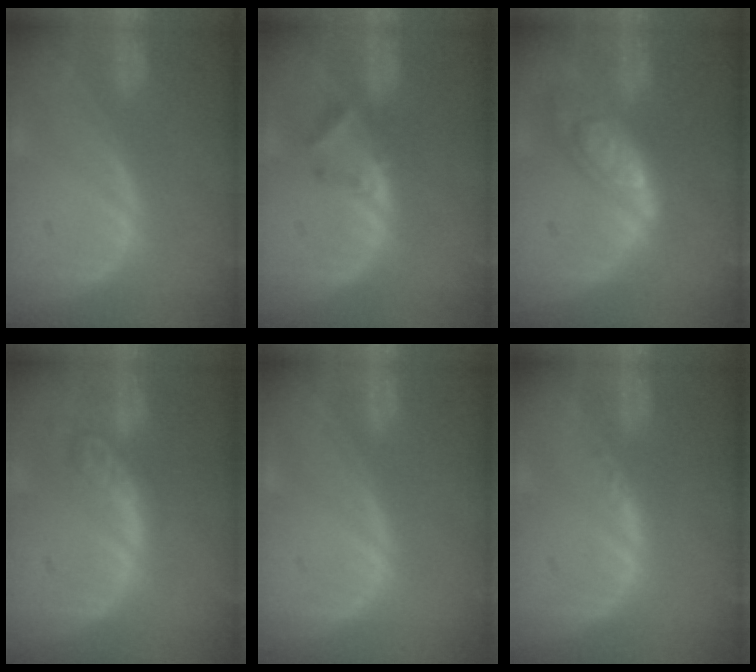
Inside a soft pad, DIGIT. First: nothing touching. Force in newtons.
{"total": 2.9, "press": 2.6, "slide": 1.1}
{"total": 7.5, "press": 7.5, "slide": 0.4}
{"total": 5.7, "press": 4.9, "slide": 2.9}
{"total": 0.0}
{"total": 0.8, "press": 0.6, "slide": 0.4}